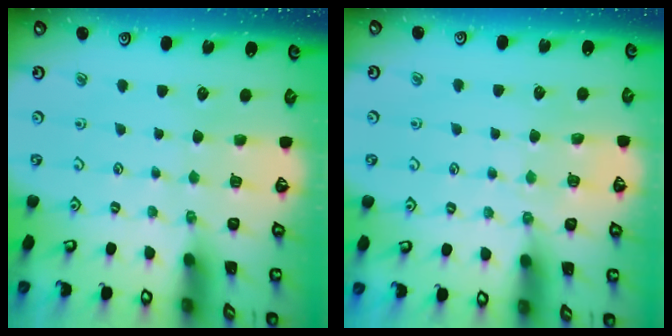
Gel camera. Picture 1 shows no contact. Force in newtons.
{"total": 4.3, "press": 4.3, "slide": 0.4}